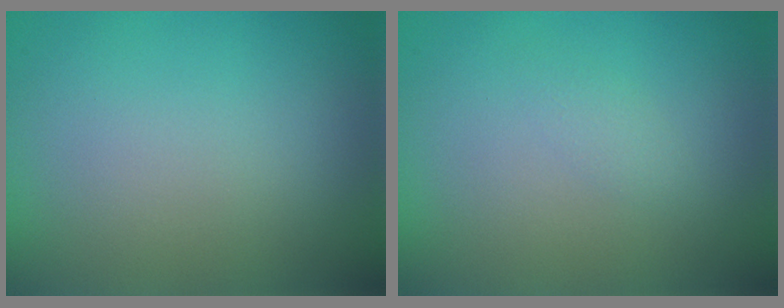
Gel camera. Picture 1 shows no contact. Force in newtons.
{"total": 0.9, "press": 0.9, "slide": 0.0}